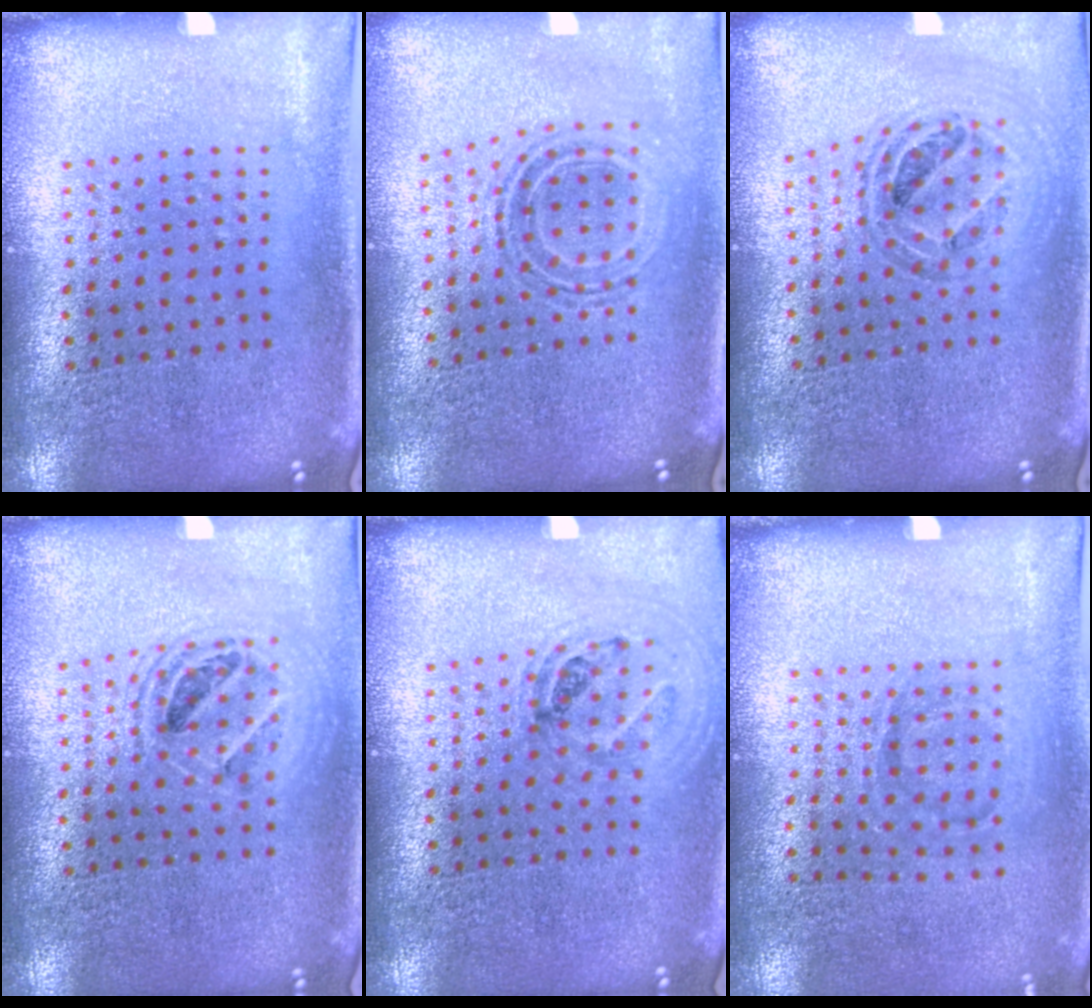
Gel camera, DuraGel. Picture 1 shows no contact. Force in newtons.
{"total": 0.7, "press": 0.6, "slide": 0.3}
{"total": 0.9, "press": 0.9, "slide": 0.1}
{"total": 1.4, "press": 1.3, "slide": 0.6}
{"total": 0.9, "press": 0.9, "slide": 0.2}
{"total": 1.0, "press": 0.7, "slide": 0.7}